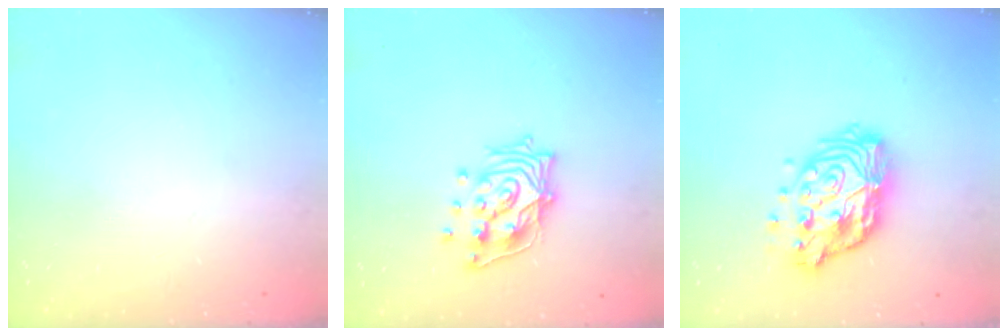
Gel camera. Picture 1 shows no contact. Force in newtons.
{"total": 12.7, "press": 12.6, "slide": 1.3}
{"total": 15.5, "press": 15.5, "slide": 1.3}